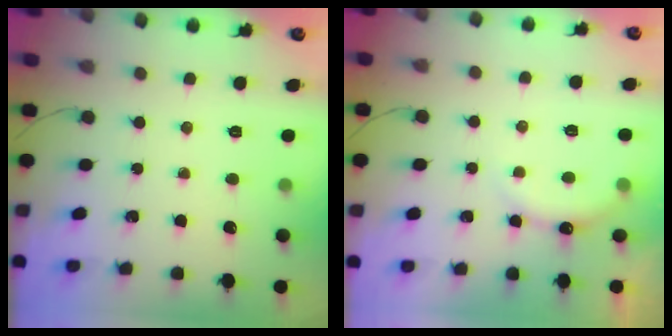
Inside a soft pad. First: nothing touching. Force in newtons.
{"total": 7.2, "press": 7.1, "slide": 1.0}